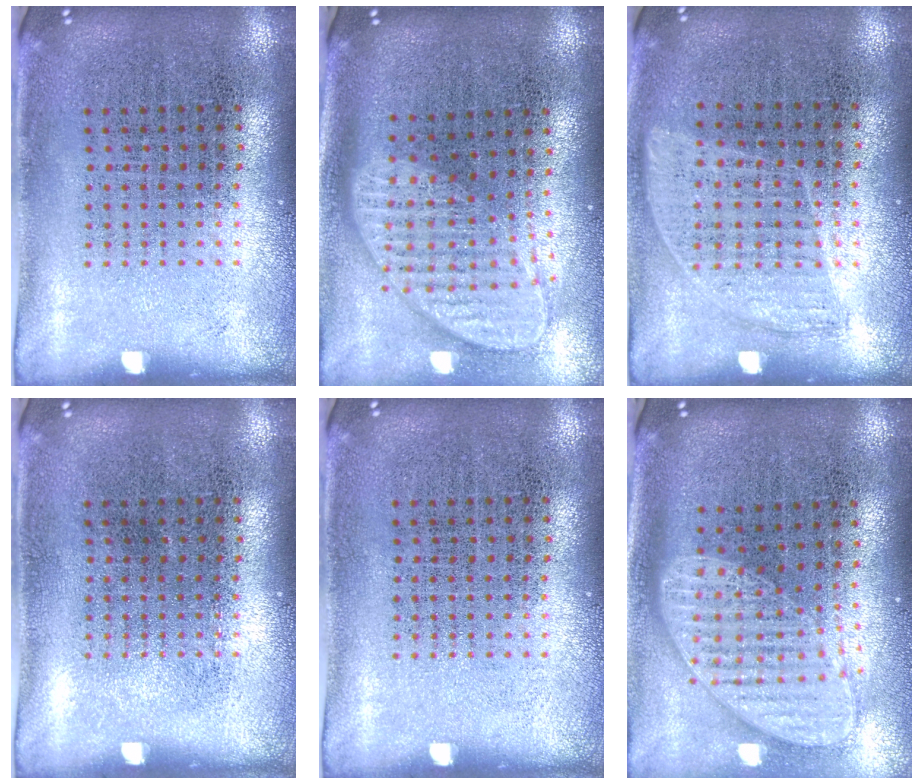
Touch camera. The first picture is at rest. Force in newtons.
{"total": 2.0, "press": 1.6, "slide": 1.2}
{"total": 0.9, "press": 0.8, "slide": 0.4}
{"total": 0.0}
{"total": 0.0}
{"total": 1.9, "press": 1.5, "slide": 1.1}